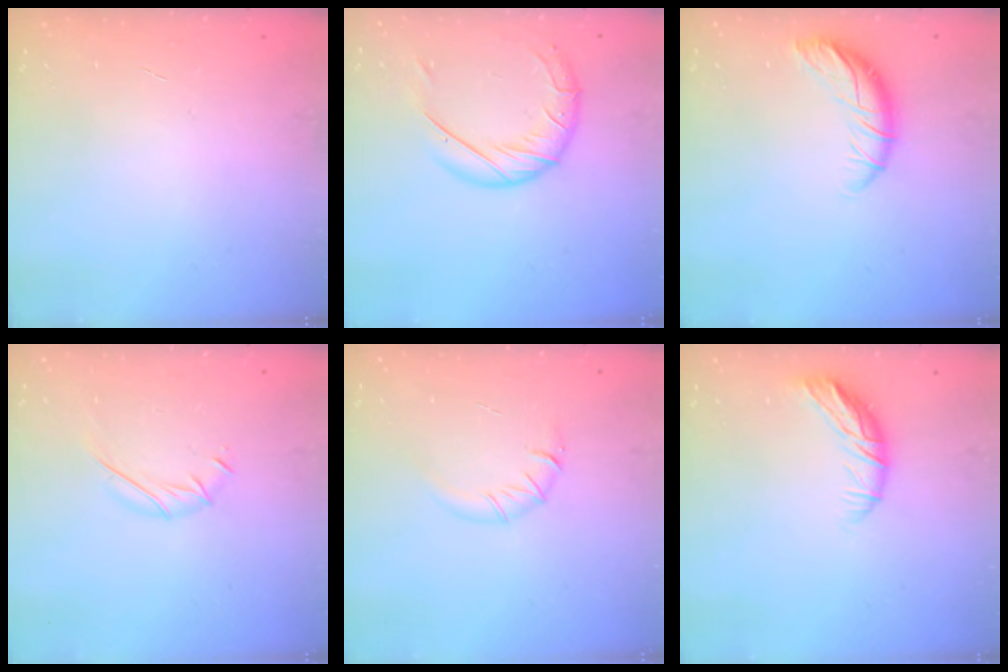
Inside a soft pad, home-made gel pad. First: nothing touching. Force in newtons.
{"total": 13.0, "press": 12.9, "slide": 1.4}
{"total": 10.1, "press": 10.1, "slide": 0.4}
{"total": 6.0, "press": 6.0, "slide": 0.4}
{"total": 4.6, "press": 4.4, "slide": 1.4}
{"total": 10.0, "press": 9.9, "slide": 1.3}